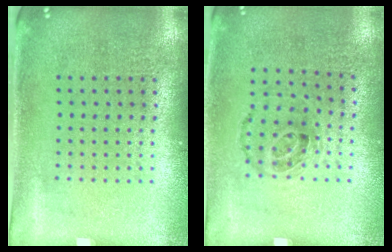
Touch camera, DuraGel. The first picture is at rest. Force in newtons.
{"total": 1.0, "press": 0.7, "slide": 0.7}